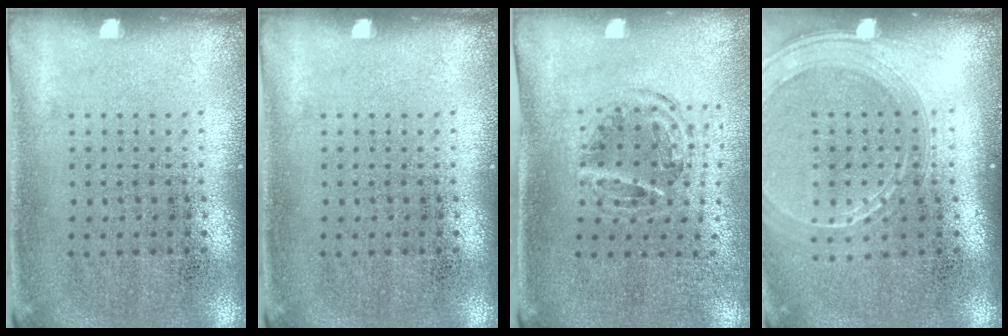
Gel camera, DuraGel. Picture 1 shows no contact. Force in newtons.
{"total": 0.0}
{"total": 0.9, "press": 0.9, "slide": 0.1}
{"total": 1.9, "press": 1.7, "slide": 0.8}